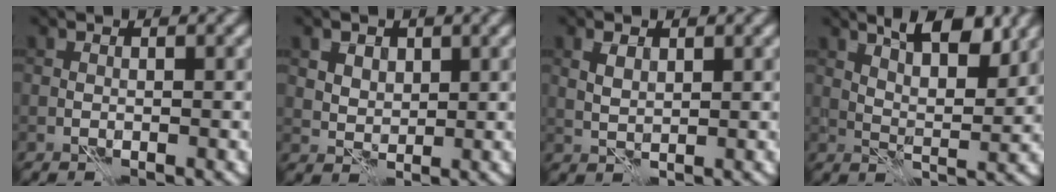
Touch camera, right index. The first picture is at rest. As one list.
[{"total": 3.7, "force": [2.1, 2.5, 1.7], "torque": [-0.047, 0.004, 0.039]}, {"total": 1.7, "force": [0.9, 0.9, 1.1], "torque": [-0.025, 0.001, 0.018]}, {"total": 6.2, "force": [4.0, 2.1, 4.3], "torque": [-0.058, 0.001, 0.062]}]